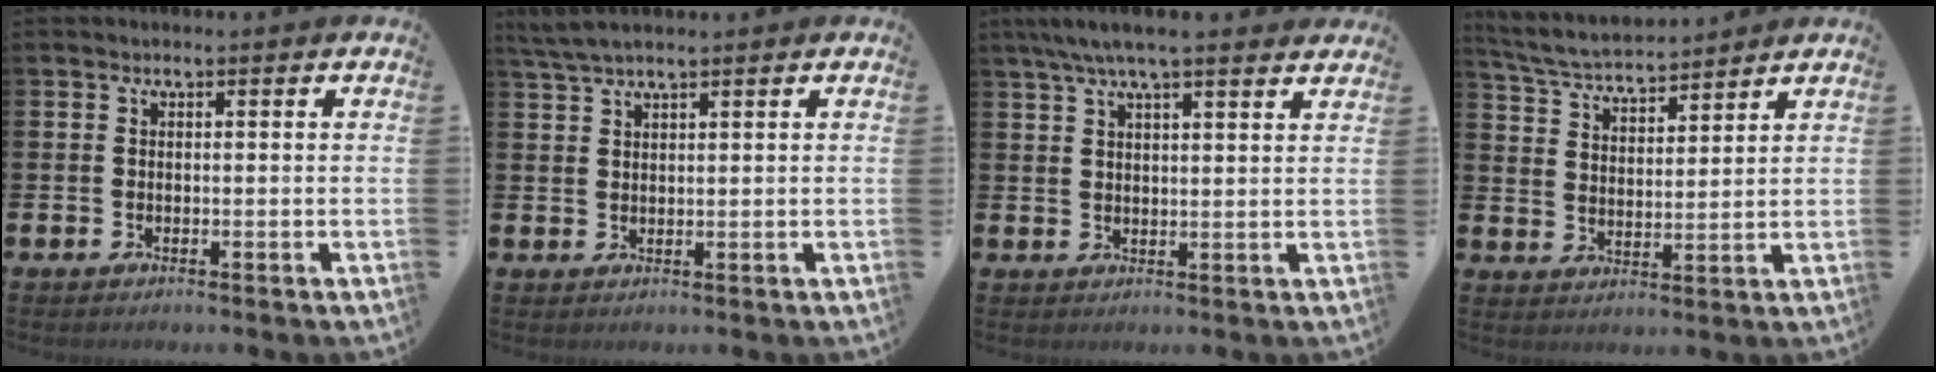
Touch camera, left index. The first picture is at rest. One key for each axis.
{"total": 3.0, "fx": 2.7, "fy": 0.4, "fz": 1.3, "tx": -0.036, "ty": 0.000, "tz": 0.052}
{"total": 5.9, "fx": 5.2, "fy": 0.7, "fz": 2.7, "tx": -0.061, "ty": -0.010, "tz": 0.094}
{"total": 5.1, "fx": 5.0, "fy": 0.6, "fz": 0.7, "tx": -0.038, "ty": -0.031, "tz": 0.088}